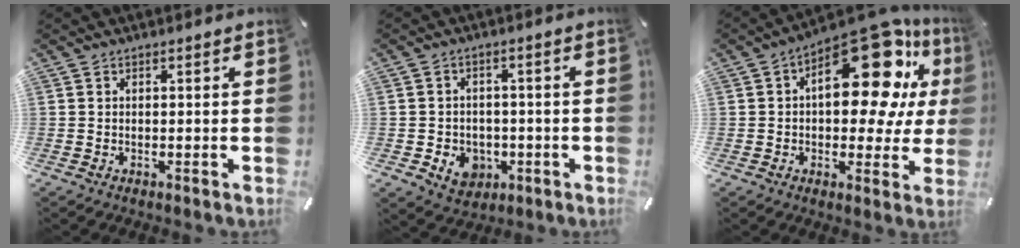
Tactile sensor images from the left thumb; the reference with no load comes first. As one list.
[{"total": 6.6, "force": [-1.9, 5.9, 2.4], "torque": [-0.040, 0.011, -0.032]}, {"total": 23.8, "force": [8.6, 11.8, 18.8], "torque": [-0.233, -0.067, 0.139]}]